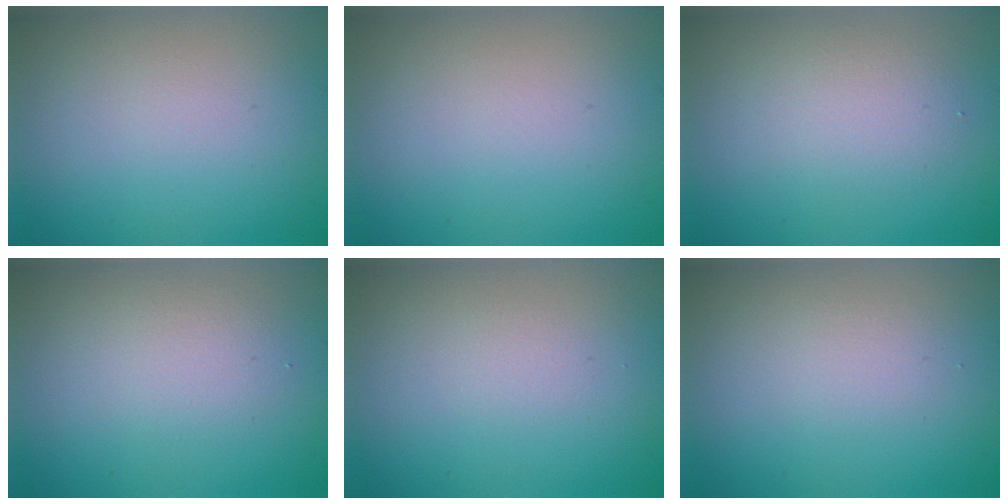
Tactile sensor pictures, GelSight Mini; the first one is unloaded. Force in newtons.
{"total": 0.0}
{"total": 2.5, "press": 2.5, "slide": 0.1}
{"total": 1.9, "press": 1.9, "slide": 0.0}
{"total": 0.7, "press": 0.7, "slide": 0.1}
{"total": 1.1, "press": 1.1, "slide": 0.1}